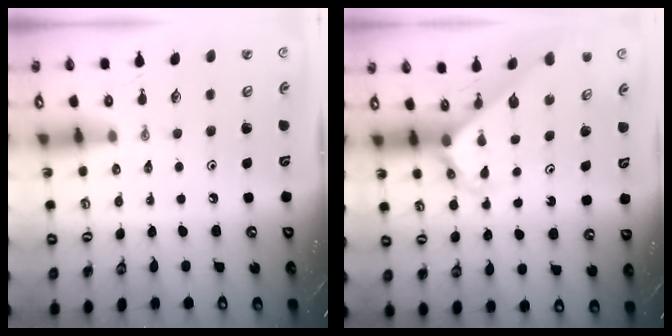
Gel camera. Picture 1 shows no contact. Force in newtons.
{"total": 2.6, "press": 2.6, "slide": 0.1}